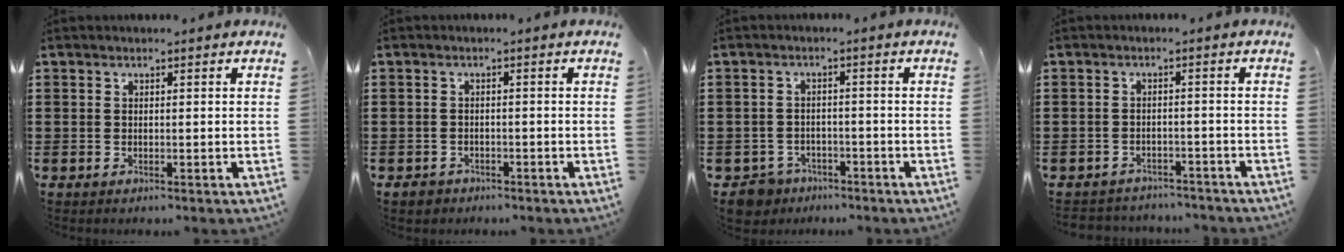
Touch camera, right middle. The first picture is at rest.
{"total": 1.3, "force": [-1.1, 0.7, 0.1], "torque": [-0.005, 0.001, -0.025]}
{"total": 3.5, "force": [-3.3, 1.2, 0.2], "torque": [-0.025, -0.004, -0.075]}
{"total": 2.4, "force": [-2.4, 0.4, -0.2], "torque": [-0.004, 0.000, -0.053]}